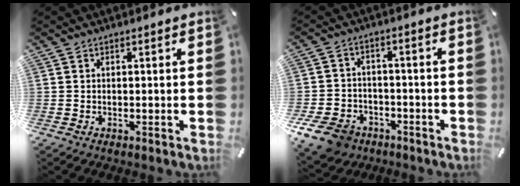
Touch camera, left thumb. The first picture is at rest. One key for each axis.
{"total": 9.3, "fx": -5.8, "fy": 6.4, "fz": 3.5, "tx": -0.081, "ty": 0.040, "tz": -0.108}